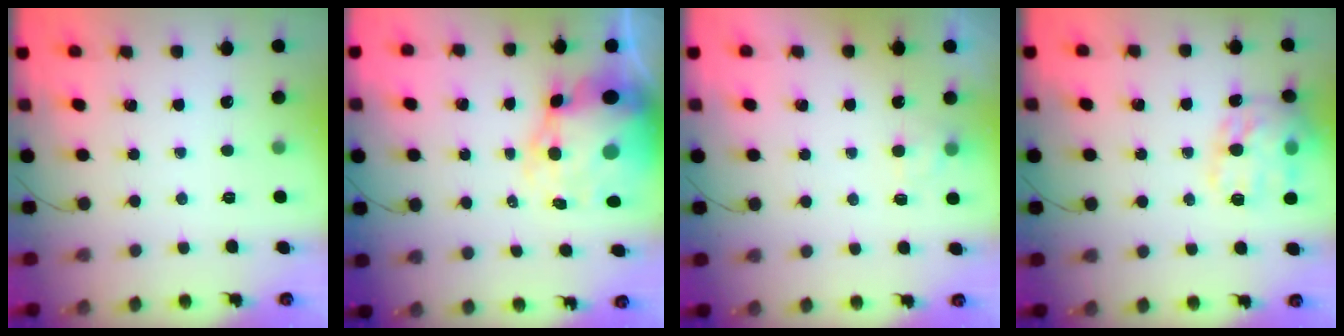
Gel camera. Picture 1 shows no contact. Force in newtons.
{"total": 15.2, "press": 14.7, "slide": 4.0}
{"total": 2.7, "press": 2.3, "slide": 1.4}
{"total": 18.1, "press": 18.1, "slide": 1.6}